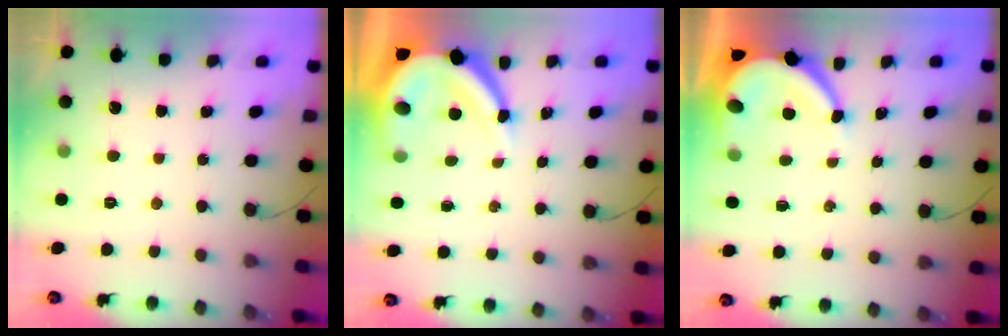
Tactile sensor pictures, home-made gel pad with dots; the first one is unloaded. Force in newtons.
{"total": 10.0, "press": 10.0, "slide": 1.2}
{"total": 6.6, "press": 6.5, "slide": 0.8}